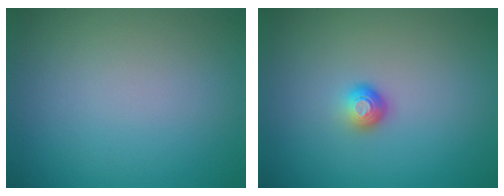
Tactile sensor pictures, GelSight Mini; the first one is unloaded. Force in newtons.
{"total": 1.6, "press": 1.1, "slide": 1.1}